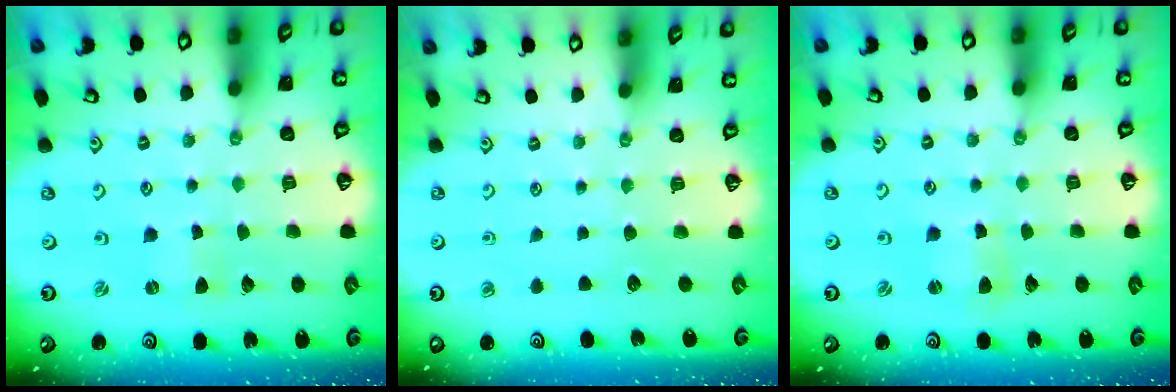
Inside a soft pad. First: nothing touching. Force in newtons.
{"total": 0.0}
{"total": 2.5, "press": 2.5, "slide": 0.3}